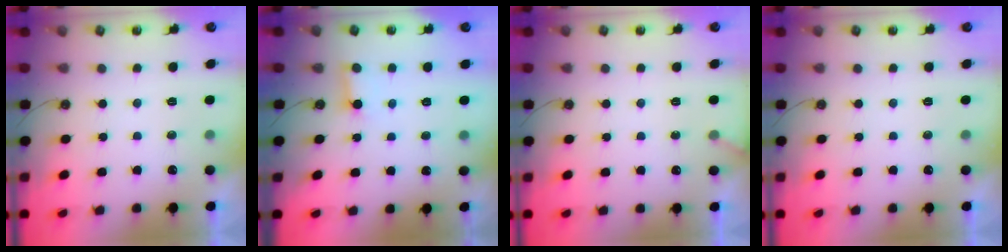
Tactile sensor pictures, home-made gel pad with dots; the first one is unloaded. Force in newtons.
{"total": 2.5, "press": 2.5, "slide": 0.2}
{"total": 2.4, "press": 2.4, "slide": 0.2}
{"total": 0.0}